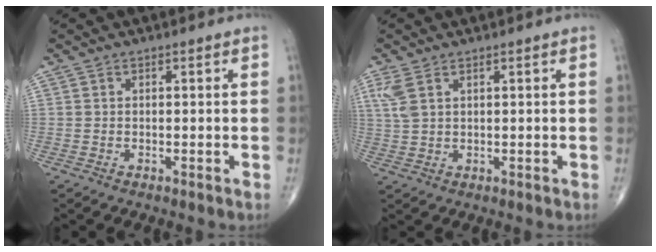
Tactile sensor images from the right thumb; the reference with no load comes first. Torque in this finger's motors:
{"motor_torque": [-0.06, 0.22, 0.50, 0.39, 0.03]}